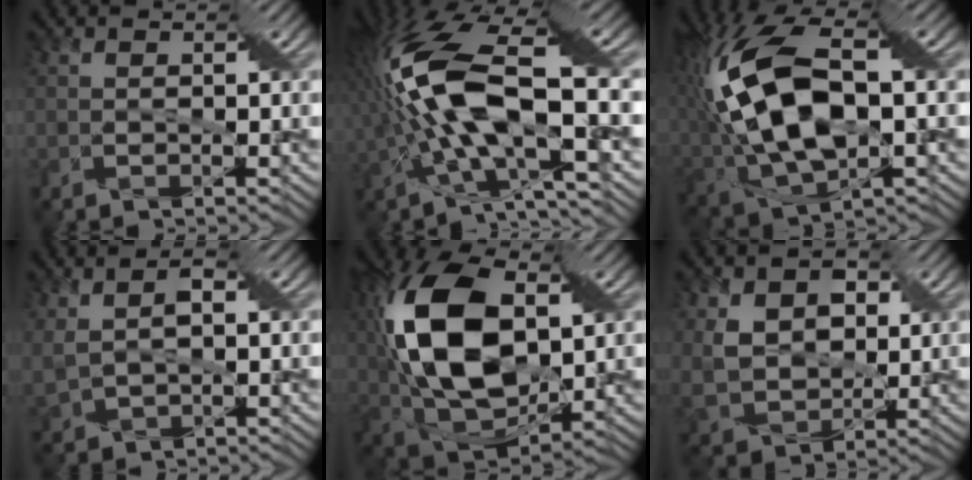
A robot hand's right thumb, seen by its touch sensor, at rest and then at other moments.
{"total": 14.8, "force": [-0.9, 5.3, 13.8], "torque": [-0.294, 0.011, -0.025]}
{"total": 17.1, "force": [2.2, 8.8, 14.4], "torque": [-0.320, 0.008, 0.036]}
{"total": 4.4, "force": [1.2, 2.4, 3.5], "torque": [-0.090, -0.003, 0.025]}
{"total": 18.2, "force": [2.9, 10.6, 14.6], "torque": [-0.308, 0.008, 0.047]}
{"total": 7.3, "force": [2.7, 5.1, 4.4], "torque": [-0.122, 0.001, 0.049]}